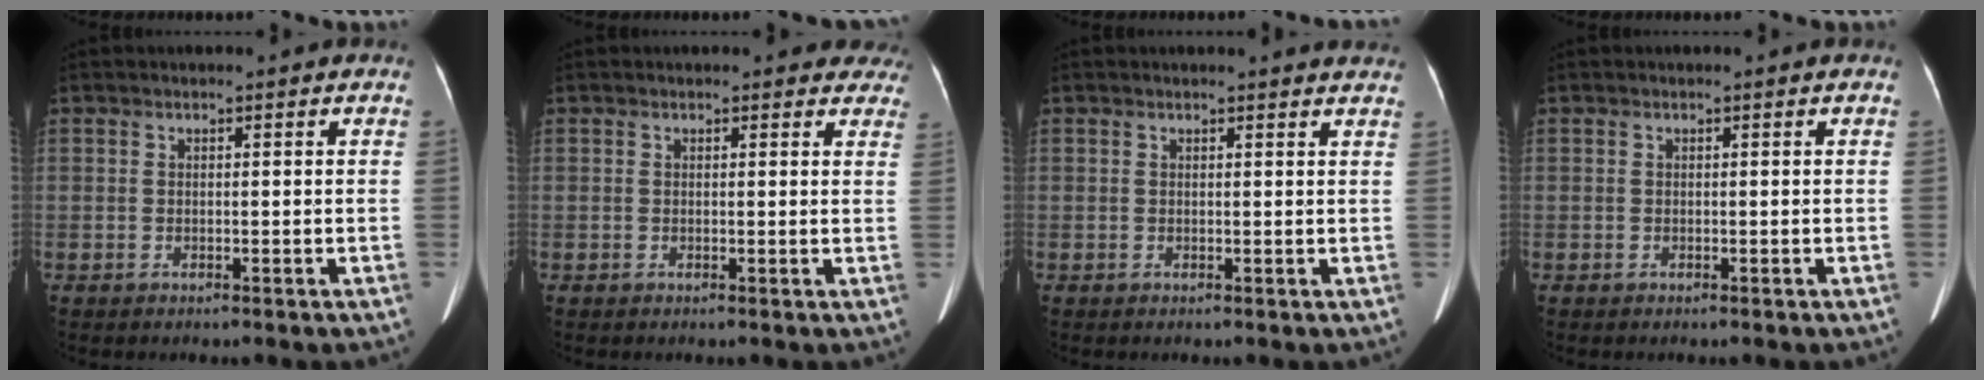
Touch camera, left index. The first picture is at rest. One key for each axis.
{"total": 5.6, "fx": 5.1, "fy": 2.3, "fz": 0.8, "tx": 0.023, "ty": -0.010, "tz": 0.027}
{"total": 4.1, "fx": 4.0, "fy": 0.3, "fz": 0.8, "tx": -0.011, "ty": -0.002, "tz": 0.027}
{"total": 0.0}